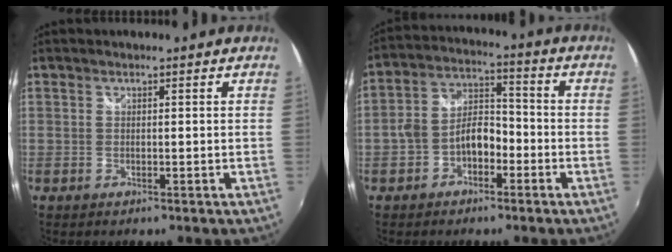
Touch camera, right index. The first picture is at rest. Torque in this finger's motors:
{"motor_torque": [0.08, -0.03, 0.19, 0.06]}